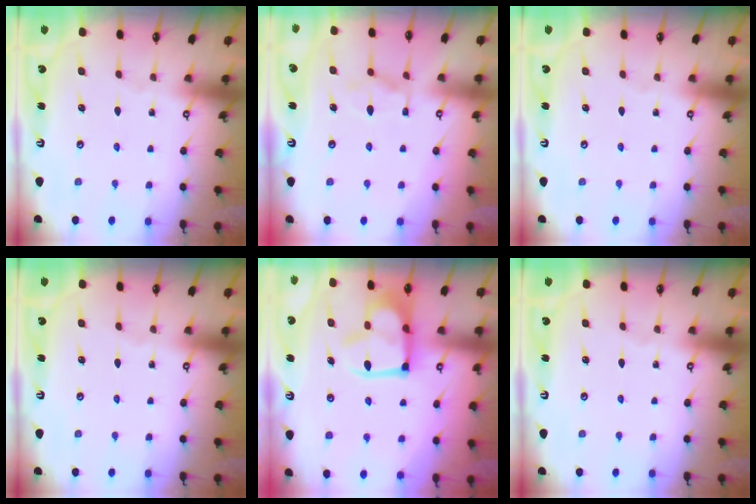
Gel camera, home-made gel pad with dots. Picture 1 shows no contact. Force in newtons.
{"total": 4.3, "press": 4.1, "slide": 1.2}
{"total": 0.0}
{"total": 0.0}
{"total": 7.4, "press": 7.3, "slide": 1.3}
{"total": 0.0}